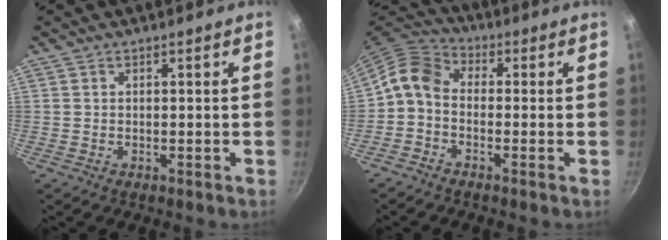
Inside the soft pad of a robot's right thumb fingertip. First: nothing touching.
{"total": 6.8, "force": [-1.6, 4.9, 4.5], "torque": [-0.088, 0.038, -0.051]}